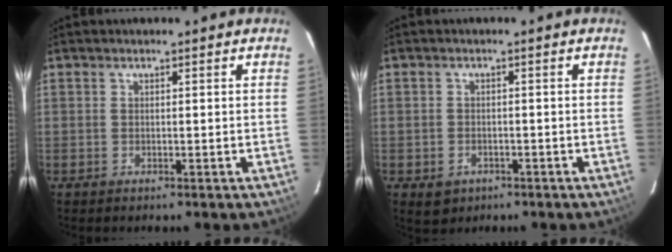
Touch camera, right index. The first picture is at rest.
{"total": 3.8, "force": [-1.8, 3.0, 1.3], "torque": [-0.032, 0.000, -0.019]}